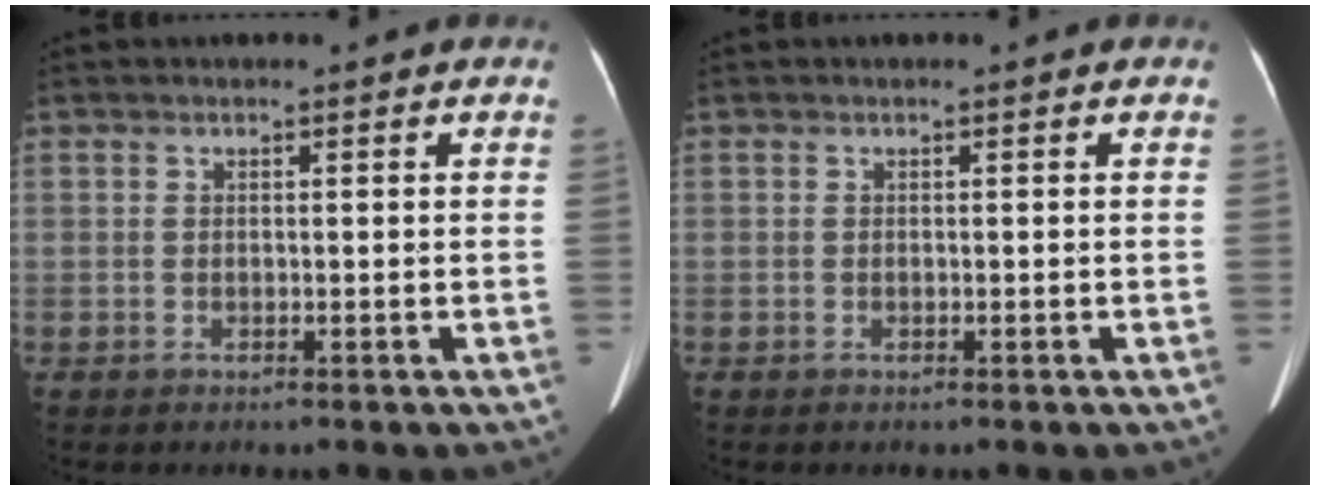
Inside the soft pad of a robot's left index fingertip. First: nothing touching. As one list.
[{"total": 0.0}]